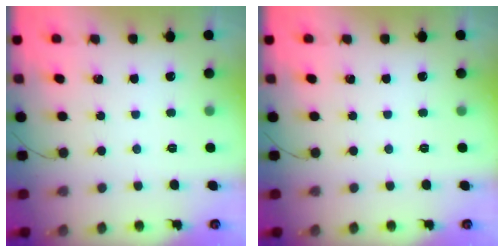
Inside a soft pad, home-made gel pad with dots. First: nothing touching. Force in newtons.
{"total": 0.0}